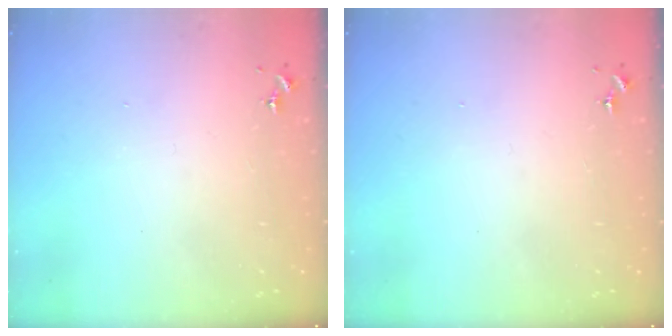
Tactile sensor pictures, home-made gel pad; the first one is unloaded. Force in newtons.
{"total": 0.0}